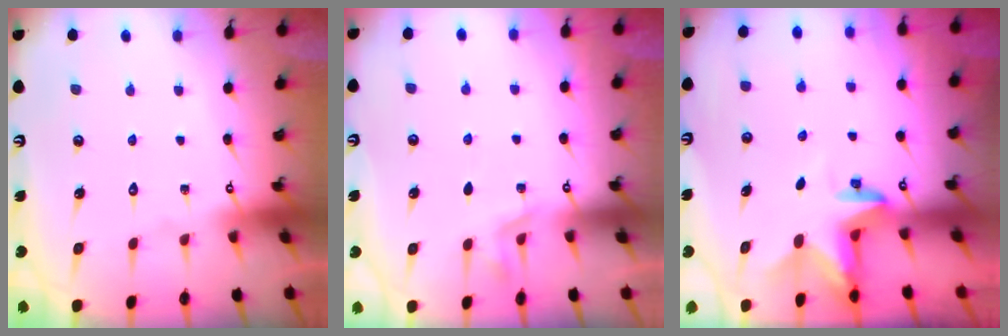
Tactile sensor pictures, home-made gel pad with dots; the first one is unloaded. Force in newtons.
{"total": 2.5, "press": 1.7, "slide": 1.7}
{"total": 2.9, "press": 2.9, "slide": 0.1}